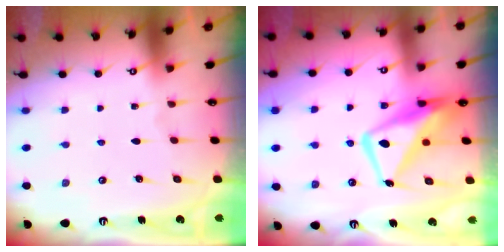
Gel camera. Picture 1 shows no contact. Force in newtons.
{"total": 13.1, "press": 12.9, "slide": 2.0}